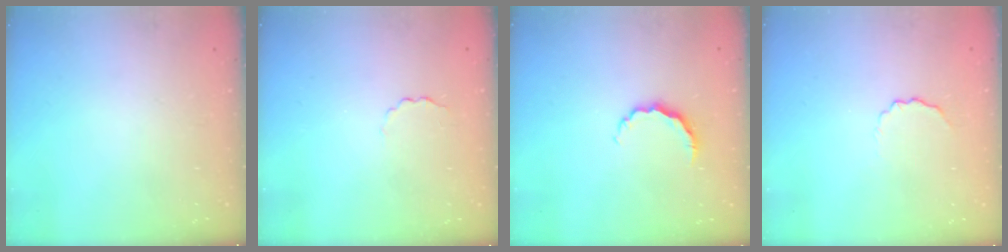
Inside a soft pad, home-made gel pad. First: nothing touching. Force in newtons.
{"total": 1.5, "press": 1.4, "slide": 0.5}
{"total": 4.7, "press": 4.7, "slide": 0.6}
{"total": 3.7, "press": 3.6, "slide": 0.8}